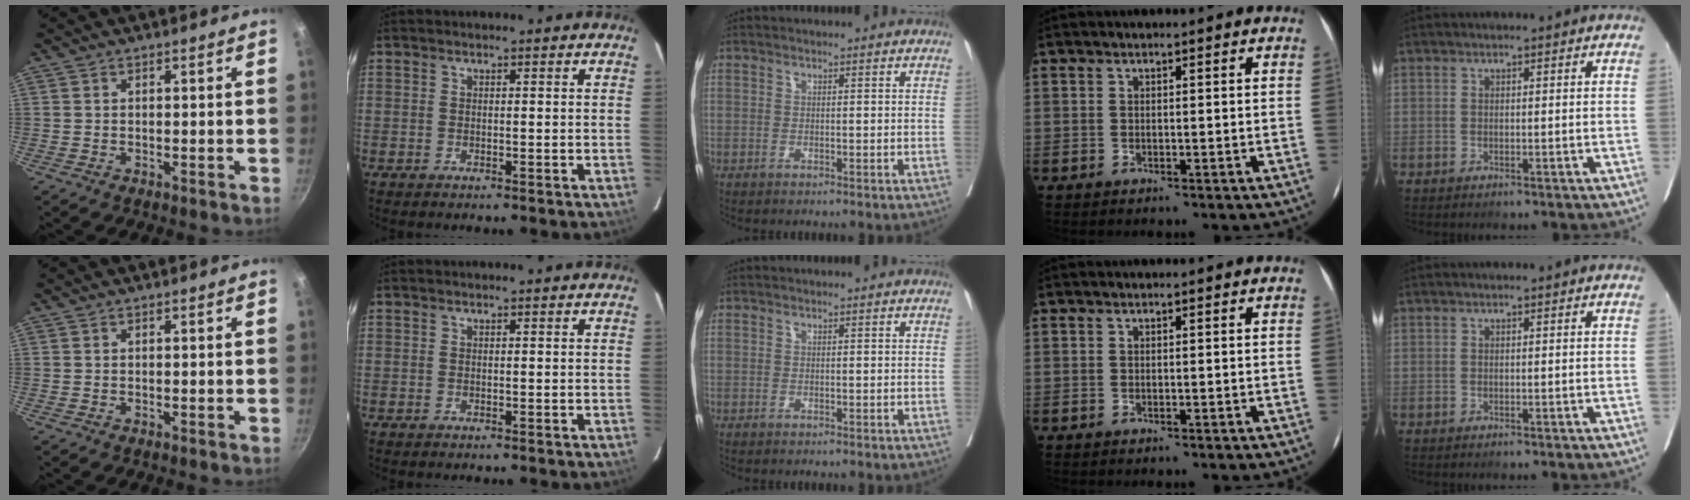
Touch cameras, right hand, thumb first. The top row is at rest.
{}